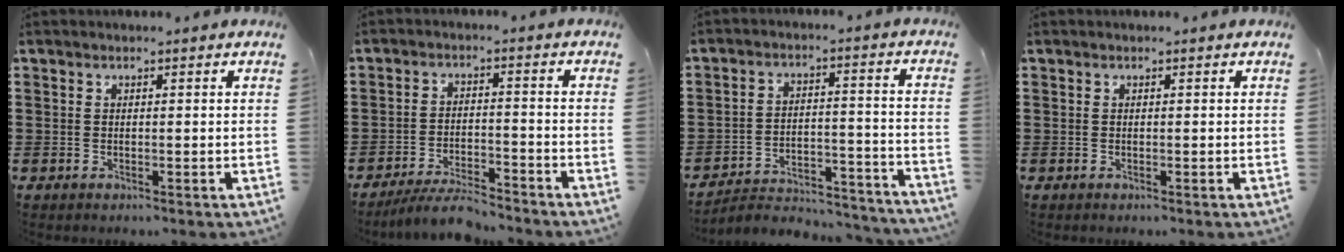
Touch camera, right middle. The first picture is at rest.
{"total": 5.4, "force": [-5.1, 0.5, 1.7], "torque": [-0.032, -0.001, -0.099]}
{"total": 3.8, "force": [-3.6, 0.9, 1.0], "torque": [-0.023, 0.002, -0.078]}
{"total": 0.0}